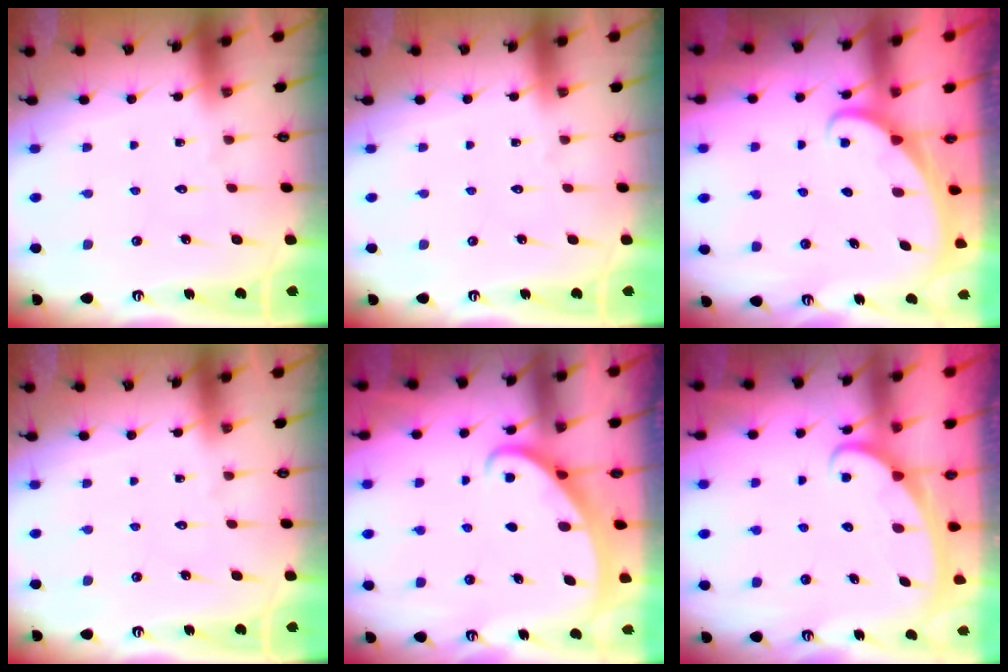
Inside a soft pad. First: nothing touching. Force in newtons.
{"total": 0.0}
{"total": 1.7, "press": 1.7, "slide": 0.1}
{"total": 0.0}
{"total": 2.2, "press": 2.2, "slide": 0.2}
{"total": 2.5, "press": 2.5, "slide": 0.4}